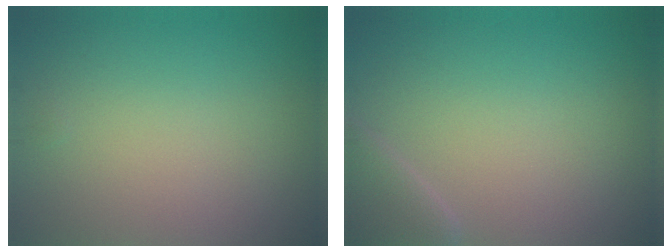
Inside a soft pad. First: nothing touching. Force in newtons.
{"total": 2.5, "press": 2.5, "slide": 0.2}